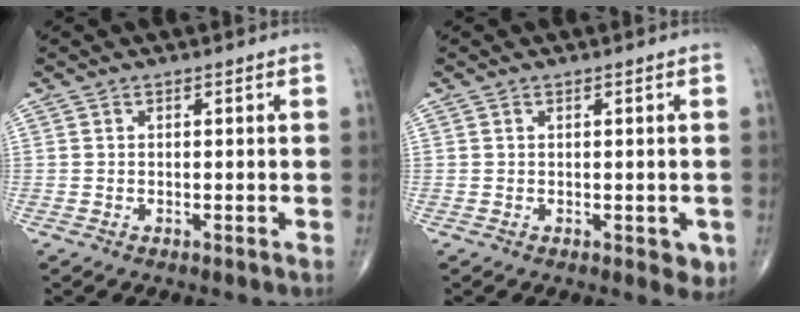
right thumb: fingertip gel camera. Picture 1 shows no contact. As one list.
[{"total": 2.8, "force": [-0.5, 1.5, 2.3], "torque": [-0.008, -0.003, -0.003]}]